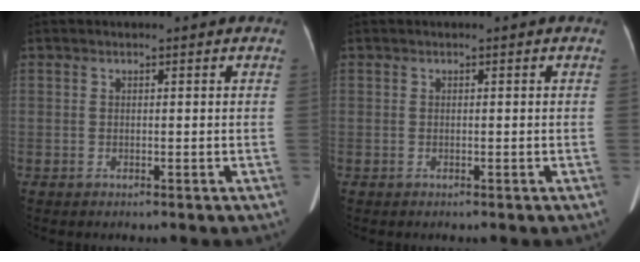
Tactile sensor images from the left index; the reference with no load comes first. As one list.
[{"total": 0.0}]